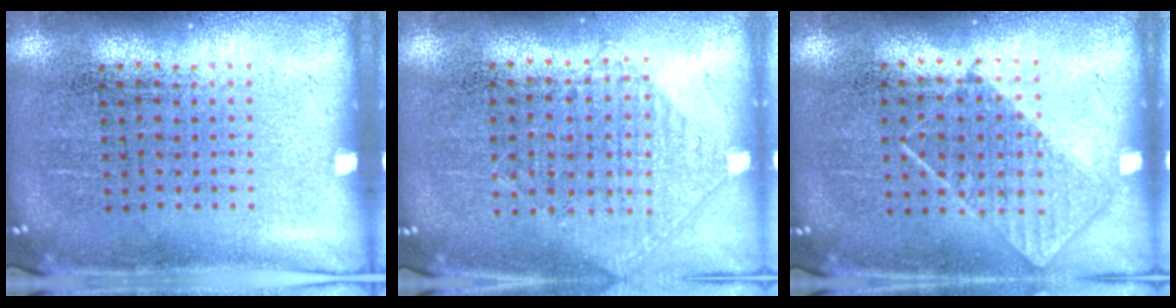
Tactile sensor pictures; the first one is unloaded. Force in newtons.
{"total": 0.9, "press": 0.8, "slide": 0.3}
{"total": 0.8, "press": 0.6, "slide": 0.4}